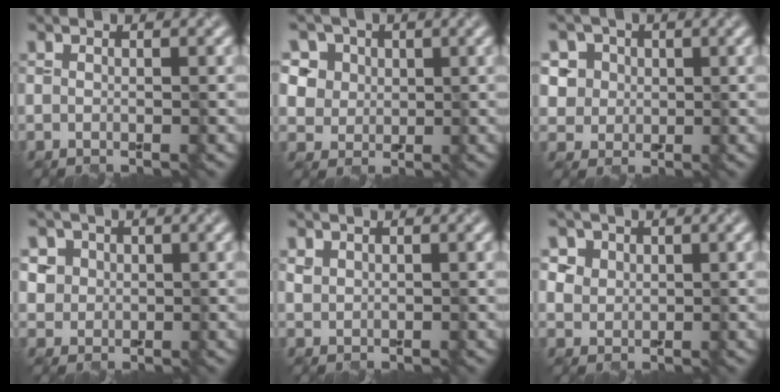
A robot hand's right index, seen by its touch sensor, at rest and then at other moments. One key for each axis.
{"total": 9.3, "fx": 4.7, "fy": 7.1, "fz": 3.7, "tx": -0.089, "ty": 0.021, "tz": 0.062}
{"total": 6.1, "fx": 2.6, "fy": 5.1, "fz": 2.2, "tx": -0.040, "ty": 0.016, "tz": 0.033}
{"total": 3.6, "fx": 1.4, "fy": 3.0, "fz": 1.1, "tx": -0.026, "ty": 0.005, "tz": 0.031}
{"total": 0.9, "fx": 0.7, "fy": 0.6, "fz": 0.1, "tx": -0.004, "ty": -0.001, "tz": 0.019}
{"total": 4.3, "fx": 2.4, "fy": 3.2, "fz": 1.6, "tx": -0.045, "ty": 0.003, "tz": 0.048}